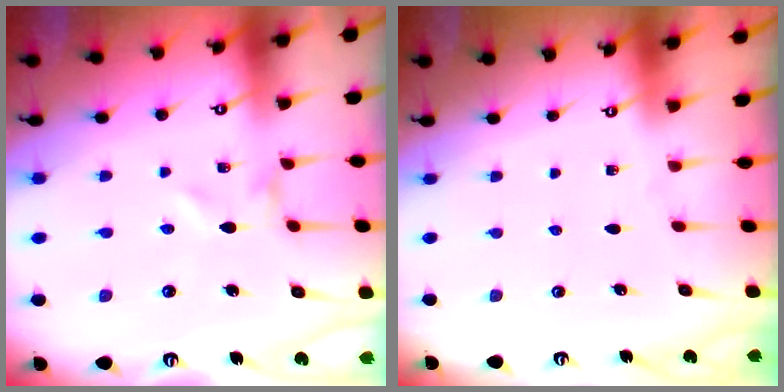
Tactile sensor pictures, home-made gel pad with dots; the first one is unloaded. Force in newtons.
{"total": 0.0}